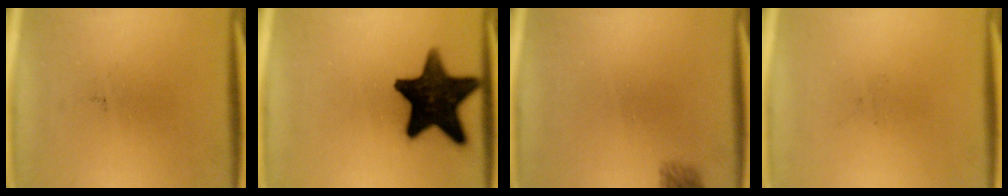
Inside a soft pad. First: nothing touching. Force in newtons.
{"total": 17.9}
{"total": 1.6}
{"total": 0.0}